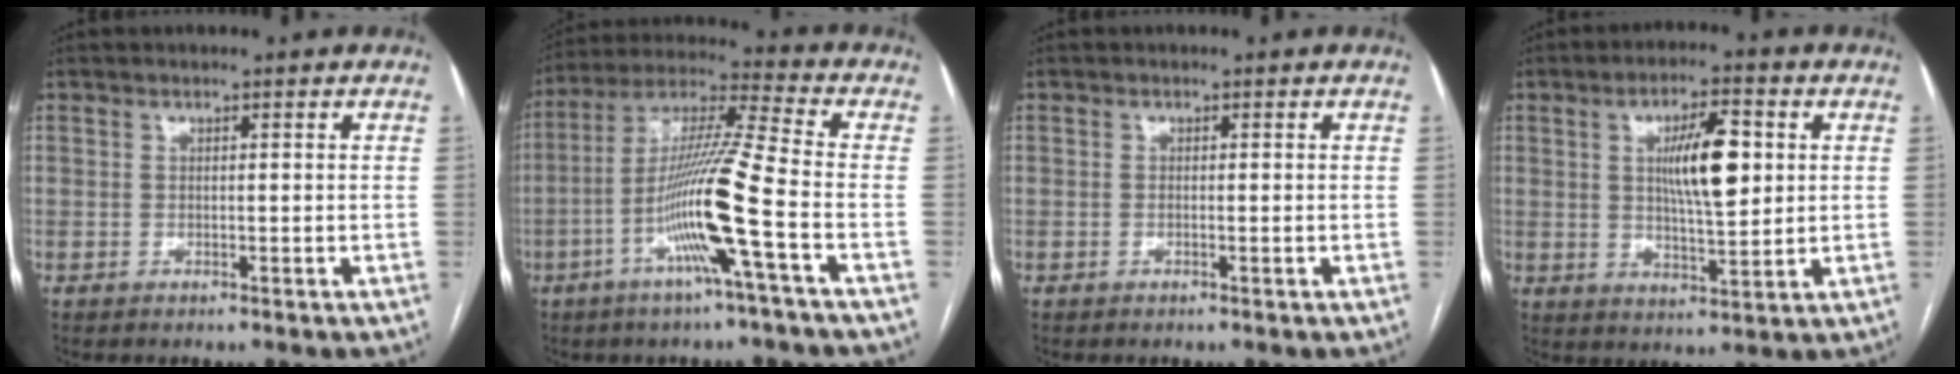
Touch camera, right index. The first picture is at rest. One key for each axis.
{"total": 14.5, "fx": -4.8, "fy": -1.3, "fz": 13.7, "tx": -0.264, "ty": -0.001, "tz": -0.097}
{"total": 0.5, "fx": -0.1, "fy": 0.1, "fz": 0.5, "tx": -0.010, "ty": -0.002, "tz": 0.000}
{"total": 9.6, "fx": 2.0, "fy": 2.3, "fz": 9.1, "tx": -0.157, "ty": 0.004, "tz": 0.035}